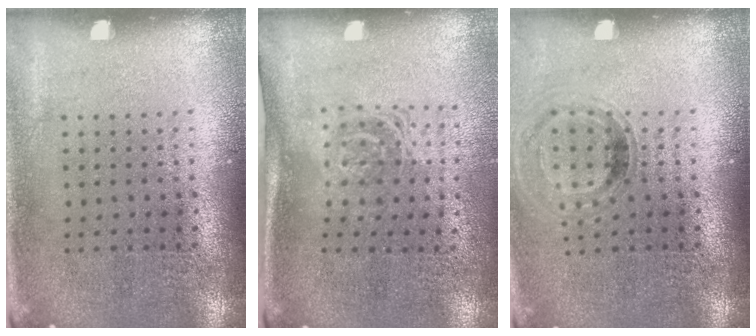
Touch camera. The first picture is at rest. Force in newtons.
{"total": 1.5, "press": 1.1, "slide": 1.0}
{"total": 0.8, "press": 0.7, "slide": 0.2}